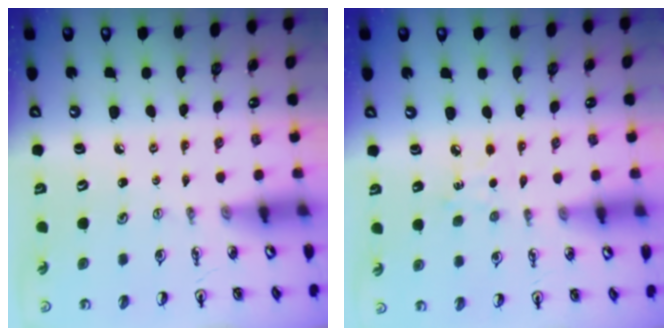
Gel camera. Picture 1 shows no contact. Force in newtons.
{"total": 4.8, "press": 4.7, "slide": 0.7}